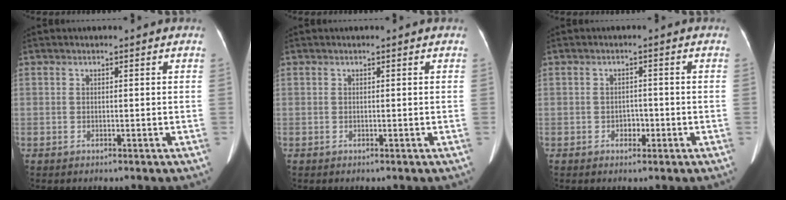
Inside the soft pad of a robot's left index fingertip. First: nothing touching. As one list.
[{"total": 0.0}, {"total": 1.8, "force": [-1.0, 1.3, 0.9], "torque": [-0.014, 0.001, -0.013]}]